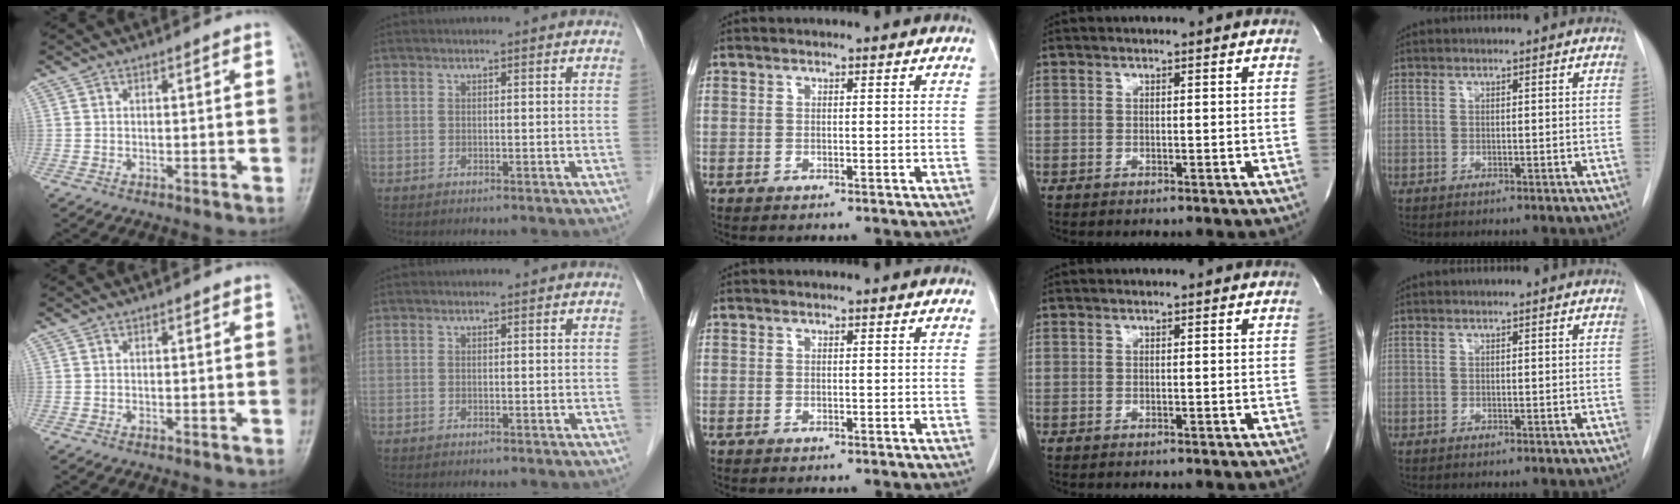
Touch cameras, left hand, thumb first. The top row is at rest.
{}